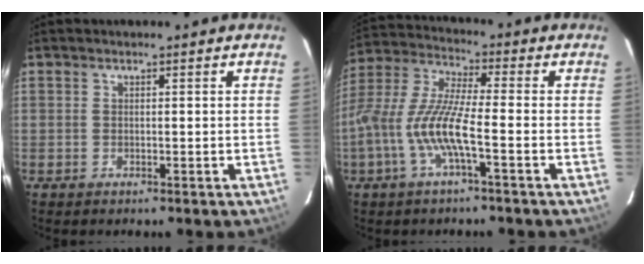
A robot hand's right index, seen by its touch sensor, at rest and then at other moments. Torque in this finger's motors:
{"motor_torque": [1.19, -0.94, 0.90, 0.21]}